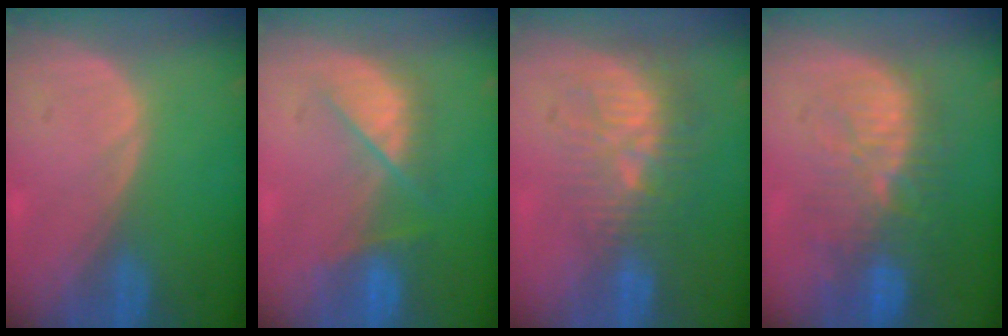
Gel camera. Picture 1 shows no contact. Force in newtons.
{"total": 5.6, "press": 5.6, "slide": 0.9}
{"total": 10.1, "press": 8.8, "slide": 5.1}
{"total": 11.4, "press": 10.0, "slide": 5.5}